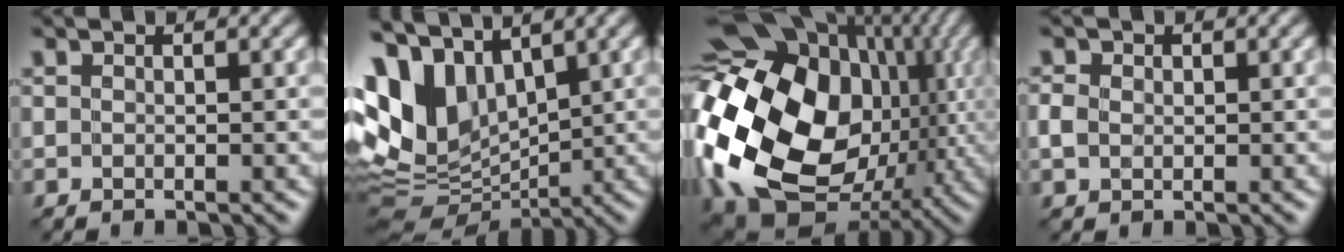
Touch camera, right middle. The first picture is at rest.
{"total": 10.1, "force": [3.6, 6.5, 6.9], "torque": [-0.166, 0.014, 0.065]}
{"total": 19.8, "force": [-0.2, 14.9, 13.0], "torque": [-0.266, 0.000, 0.012]}
{"total": 1.7, "force": [0.1, 1.5, 0.8], "torque": [-0.021, 0.003, -0.001]}